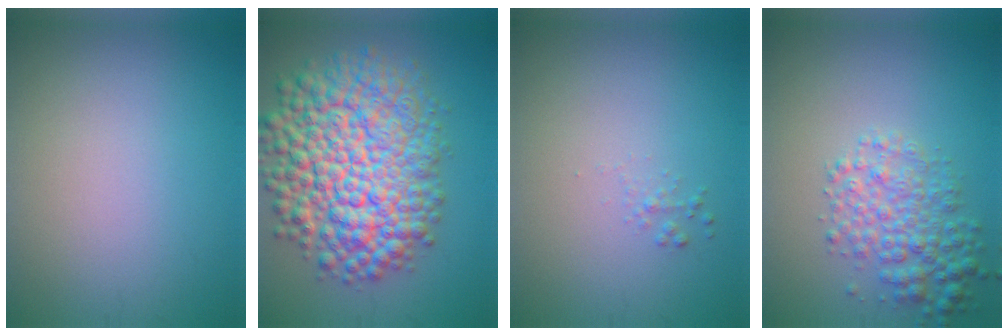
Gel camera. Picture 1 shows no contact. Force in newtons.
{"total": 12.8, "press": 12.8, "slide": 0.4}
{"total": 0.6, "press": 0.6, "slide": 0.0}
{"total": 4.2, "press": 4.2, "slide": 0.1}